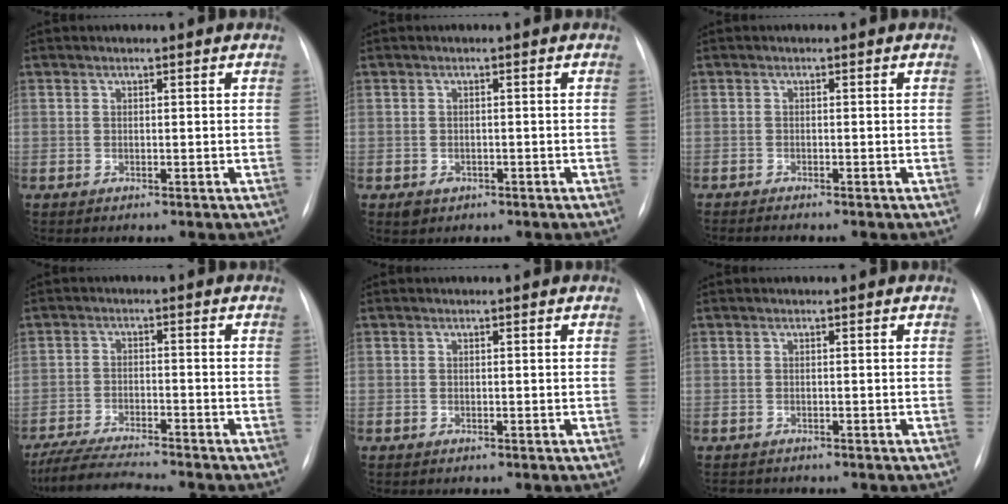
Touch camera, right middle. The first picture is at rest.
{"total": 1.9, "force": [-0.9, 1.5, 0.7], "torque": [-0.009, 0.001, -0.007]}
{"total": 2.5, "force": [-2.2, 0.0, 1.2], "torque": [-0.015, -0.006, -0.029]}
{"total": 9.3, "force": [-8.3, 0.1, 4.1], "torque": [-0.074, -0.022, -0.140]}
{"total": 0.0}
{"total": 2.3, "force": [-2.2, 0.8, 0.4], "torque": [-0.002, -0.005, -0.028]}